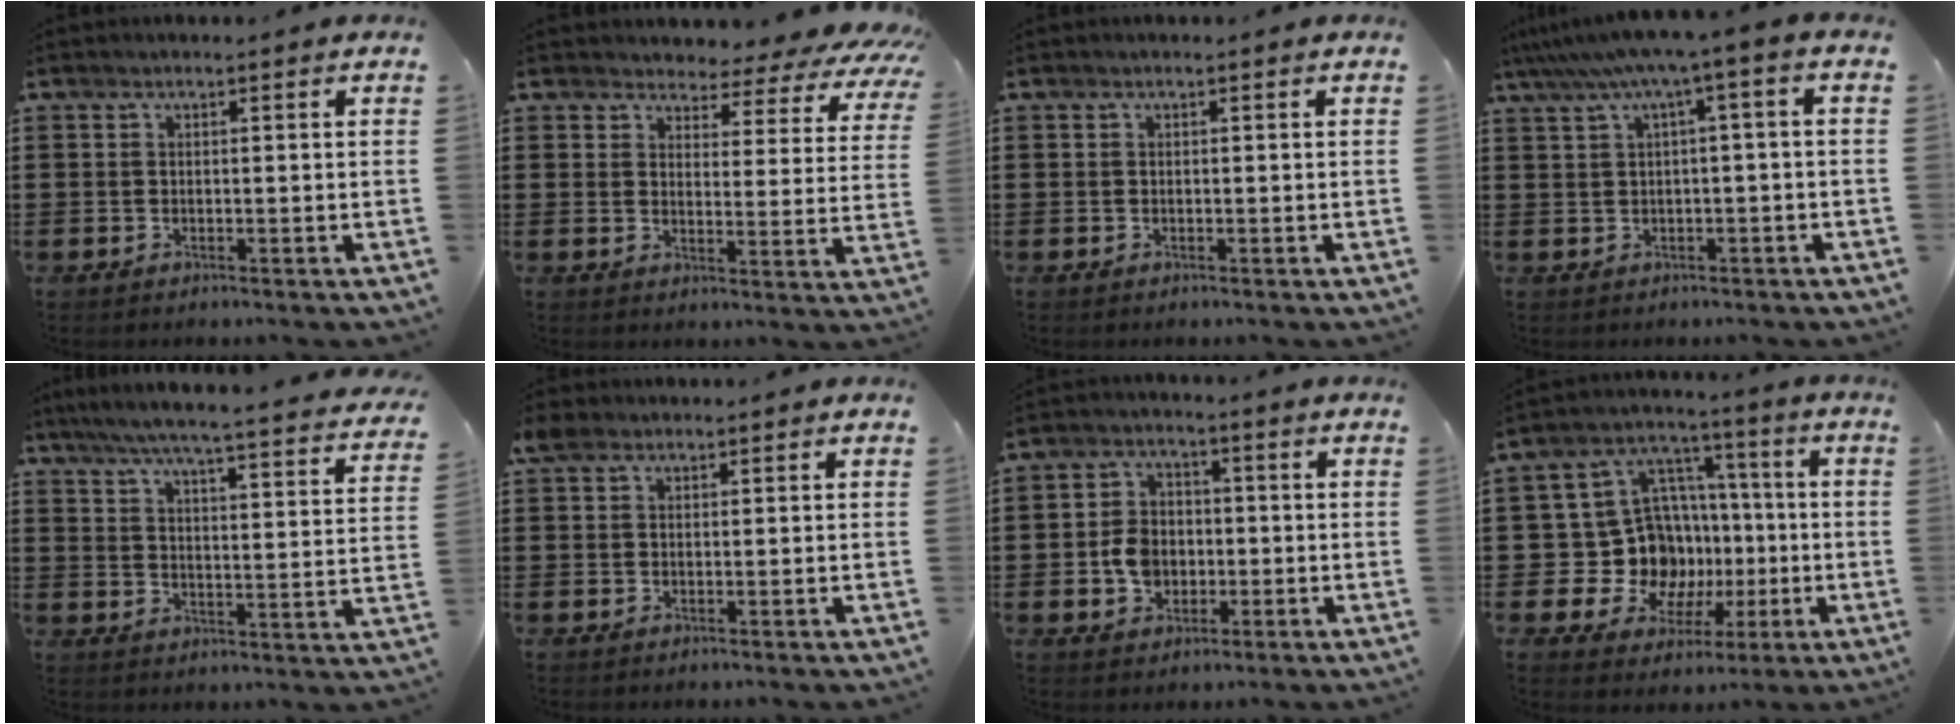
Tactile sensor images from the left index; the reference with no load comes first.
{"total": 3.5, "force": [3.2, 1.1, 0.7], "torque": [-0.029, -0.021, 0.050]}
{"total": 0.0}
{"total": 5.0, "force": [1.3, -0.3, 4.9], "torque": [-0.095, -0.014, 0.017]}
{"total": 5.5, "force": [4.7, -0.5, 2.7], "torque": [-0.073, -0.038, 0.074]}
{"total": 2.1, "force": [1.3, 1.3, 1.0], "torque": [-0.026, 0.007, 0.023]}
{"total": 5.3, "force": [-0.9, 4.3, 3.1], "torque": [-0.072, 0.008, -0.018]}
{"total": 13.3, "force": [-1.1, 12.1, 5.4], "torque": [-0.140, 0.001, -0.005]}